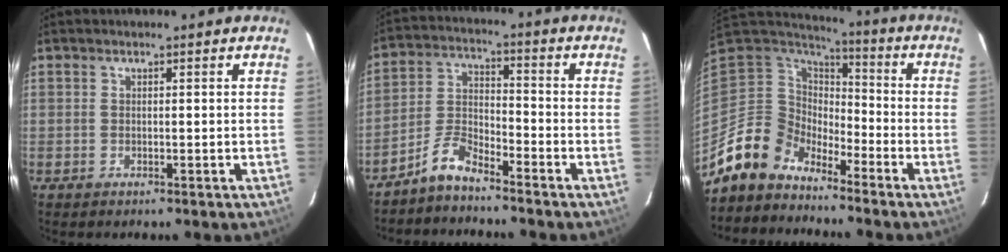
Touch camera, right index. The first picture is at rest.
{"total": 6.1, "force": [-5.2, 1.4, 2.7], "torque": [-0.070, 0.023, -0.111]}
{"total": 10.2, "force": [-8.7, 5.3, 0.5], "torque": [-0.030, 0.035, -0.178]}